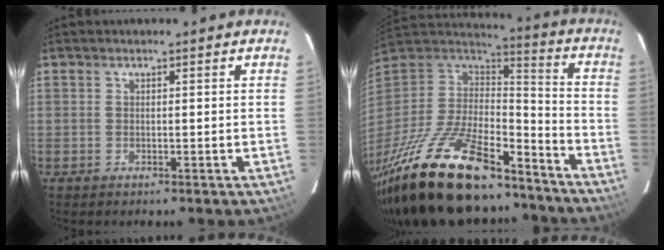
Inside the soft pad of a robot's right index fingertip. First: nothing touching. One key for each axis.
{"total": 33.3, "fx": -23.2, "fy": 12.3, "fz": 20.4, "tx": -0.406, "ty": -0.038, "tz": -0.365}